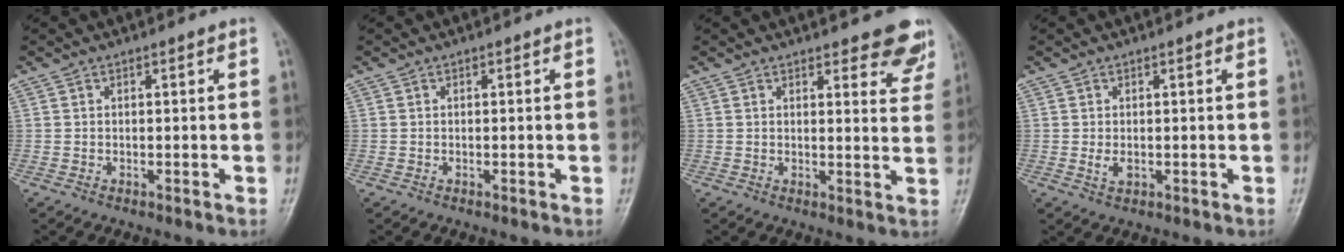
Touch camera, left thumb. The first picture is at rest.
{"total": 0.0}
{"total": 8.1, "force": [6.5, 2.8, 4.0], "torque": [-0.009, -0.037, 0.063]}
{"total": 2.1, "force": [0.0, 1.4, 1.6], "torque": [-0.024, -0.005, 0.002]}